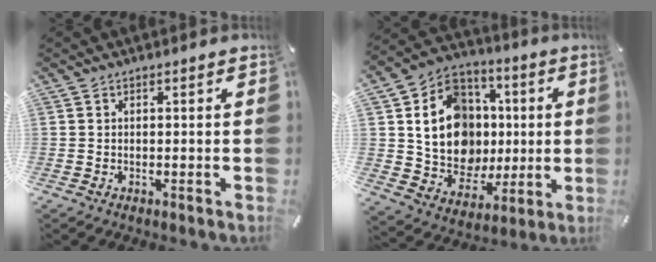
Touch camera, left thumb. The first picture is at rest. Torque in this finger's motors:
{"motor_torque": [0.96, 0.94, 1.16, -0.91, 0.56]}